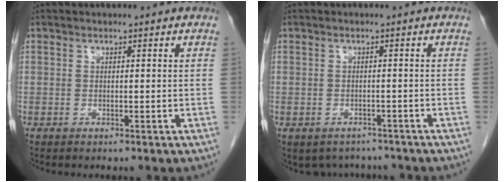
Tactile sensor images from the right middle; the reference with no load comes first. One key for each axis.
{"total": 5.4, "fx": -4.7, "fy": 2.7, "fz": 0.2, "tx": 0.003, "ty": 0.008, "tz": -0.058}